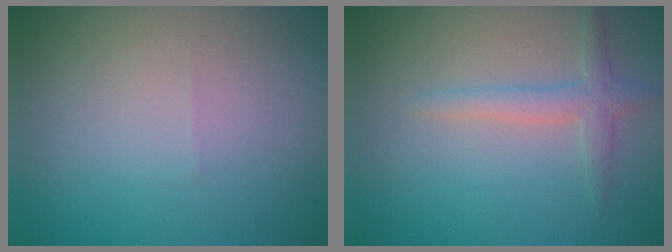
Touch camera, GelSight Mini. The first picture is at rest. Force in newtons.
{"total": 1.9, "press": 1.9, "slide": 0.0}